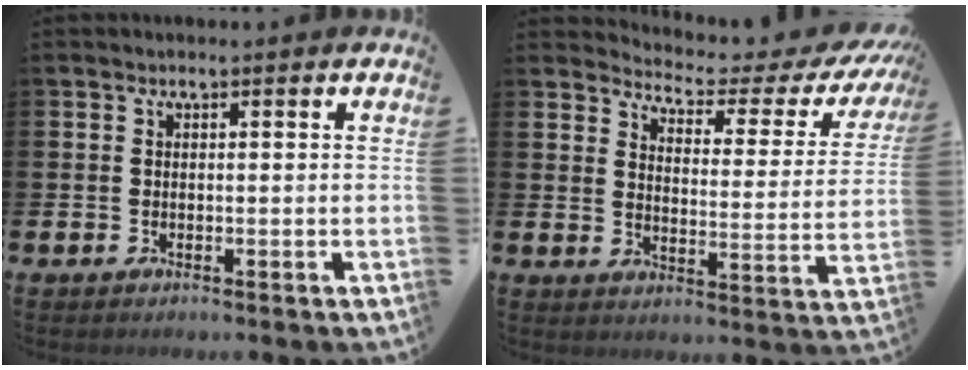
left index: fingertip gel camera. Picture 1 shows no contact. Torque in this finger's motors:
{"motor_torque": [1.18, -0.95, 0.12, 0.03]}